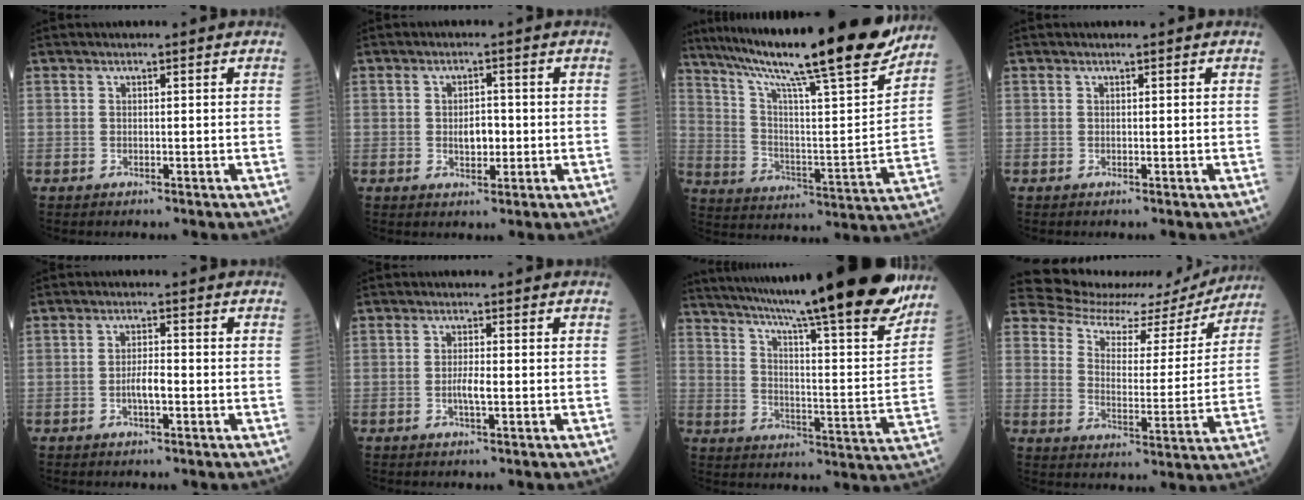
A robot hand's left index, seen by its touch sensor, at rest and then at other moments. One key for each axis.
{"total": 3.2, "fx": -0.5, "fy": 1.7, "fz": 2.6, "tx": -0.043, "ty": -0.001, "tz": -0.006}
{"total": 26.9, "fx": 21.8, "fy": 1.0, "fz": 15.7, "tx": -0.266, "ty": -0.038, "tz": 0.321}
{"total": 0.0}
{"total": 2.8, "fx": -1.0, "fy": 0.6, "fz": 2.6, "tx": -0.049, "ty": 0.000, "tz": -0.020}
{"total": 2.2, "fx": -0.6, "fy": 0.2, "fz": 2.1, "tx": -0.042, "ty": -0.003, "tz": -0.012}
{"total": 29.1, "fx": 24.5, "fy": 1.5, "fz": 15.6, "tx": -0.250, "ty": -0.062, "tz": 0.330}
{"total": 16.2, "fx": 15.9, "fy": 2.9, "fz": 1.3, "tx": -0.024, "ty": -0.037, "tz": 0.208}